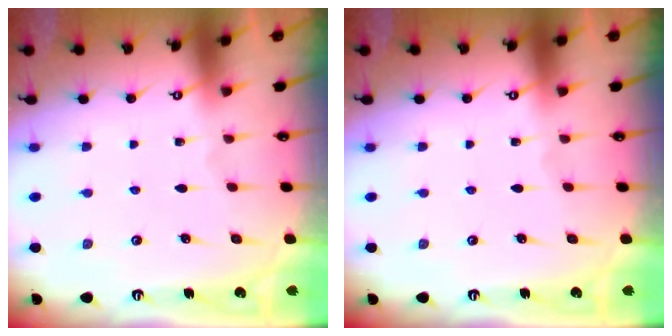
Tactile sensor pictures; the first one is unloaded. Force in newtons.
{"total": 0.0}